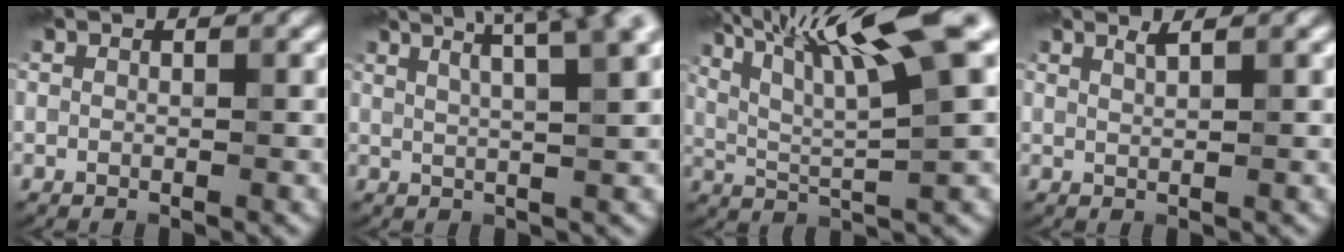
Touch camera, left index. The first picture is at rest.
{"total": 6.9, "force": [4.0, 2.0, 5.3], "torque": [-0.061, 0.043, 0.039]}
{"total": 11.2, "force": [5.2, 1.8, 9.8], "torque": [-0.171, 0.017, 0.101]}
{"total": 0.7, "force": [0.6, 0.1, 0.5], "torque": [-0.002, 0.012, 0.009]}